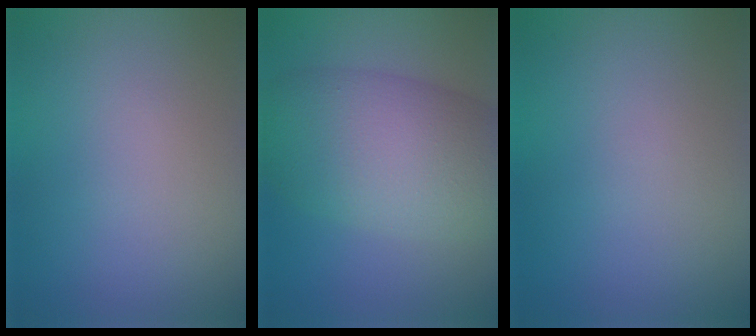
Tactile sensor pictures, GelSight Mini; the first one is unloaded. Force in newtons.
{"total": 9.4, "press": 9.4, "slide": 0.2}
{"total": 0.0}